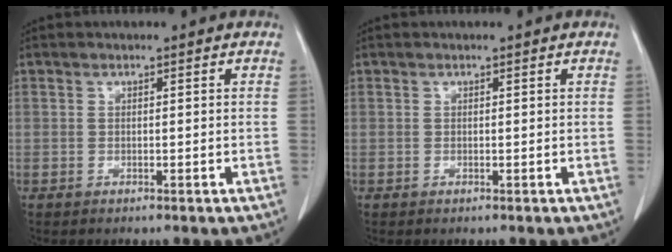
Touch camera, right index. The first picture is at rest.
{"total": 0.0}